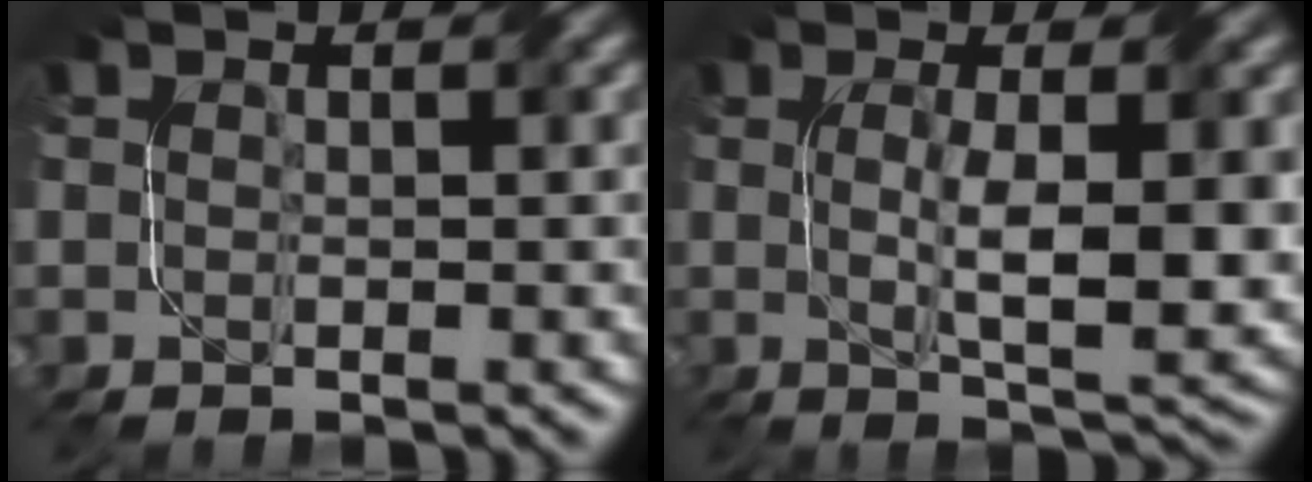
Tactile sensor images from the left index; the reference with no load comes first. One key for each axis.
{"total": 6.8, "fx": 0.1, "fy": 1.6, "fz": 6.6, "tx": -0.107, "ty": -0.007, "tz": 0.008}